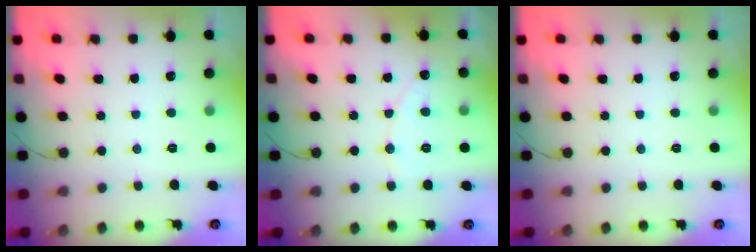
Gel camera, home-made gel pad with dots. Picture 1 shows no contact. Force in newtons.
{"total": 5.2, "press": 5.2, "slide": 0.4}
{"total": 0.0}